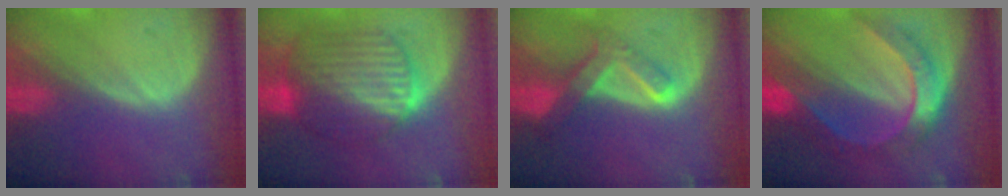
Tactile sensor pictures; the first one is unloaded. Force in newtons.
{"total": 10.3, "press": 10.3, "slide": 0.8}
{"total": 6.8, "press": 5.8, "slide": 3.5}
{"total": 8.5, "press": 8.5, "slide": 0.7}